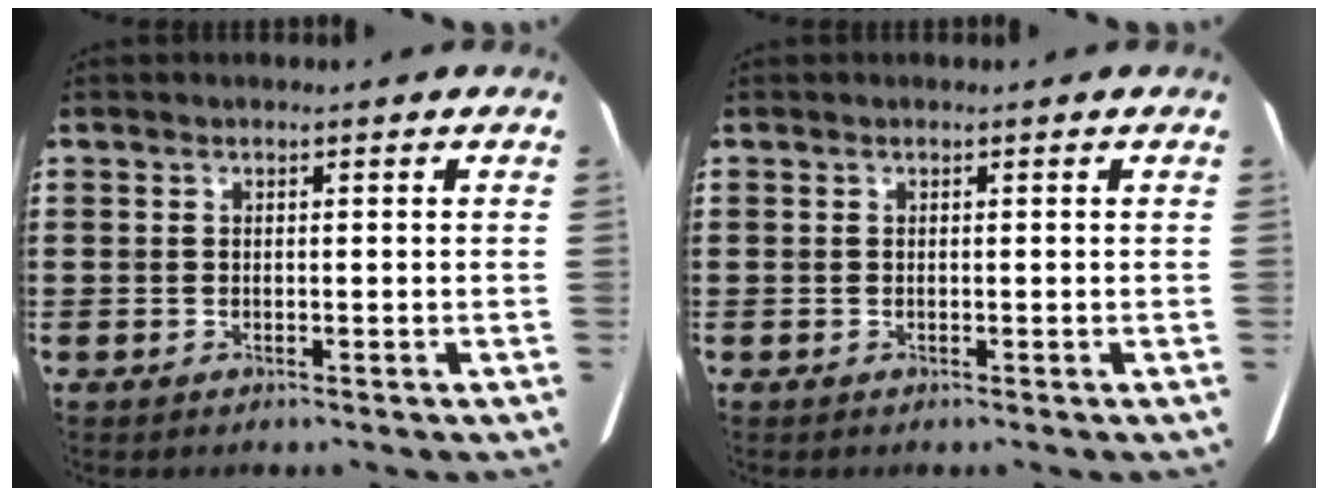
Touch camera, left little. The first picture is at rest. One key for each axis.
{"total": 0.0}